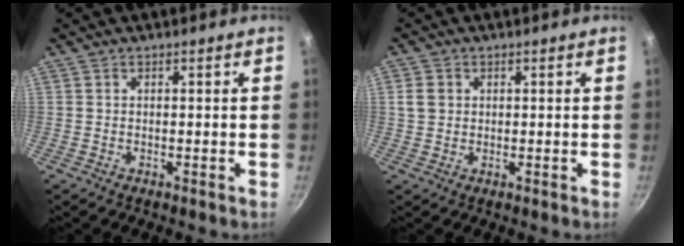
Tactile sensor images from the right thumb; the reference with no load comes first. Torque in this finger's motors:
{"motor_torque": [-0.69, 1.10, 0.48, -0.12, 0.10]}